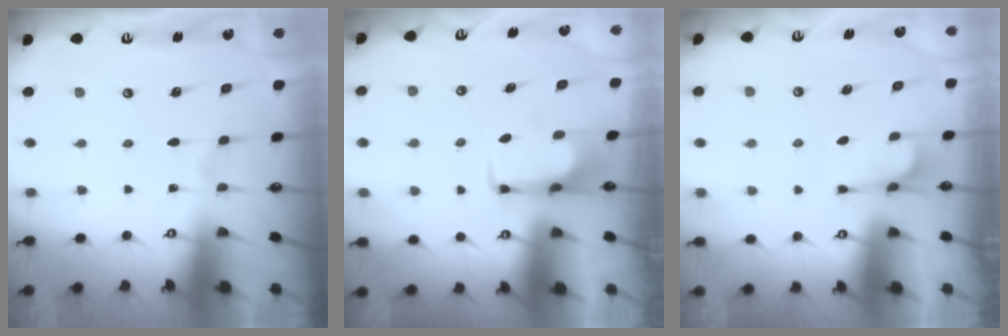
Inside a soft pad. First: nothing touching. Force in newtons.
{"total": 2.0, "press": 1.9, "slide": 0.4}
{"total": 1.2, "press": 0.4, "slide": 1.1}